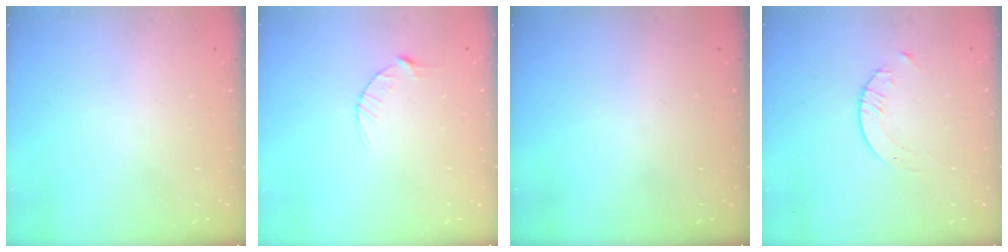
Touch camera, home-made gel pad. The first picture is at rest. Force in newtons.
{"total": 2.9, "press": 2.9, "slide": 0.4}
{"total": 0.0}
{"total": 1.7, "press": 1.7, "slide": 0.2}